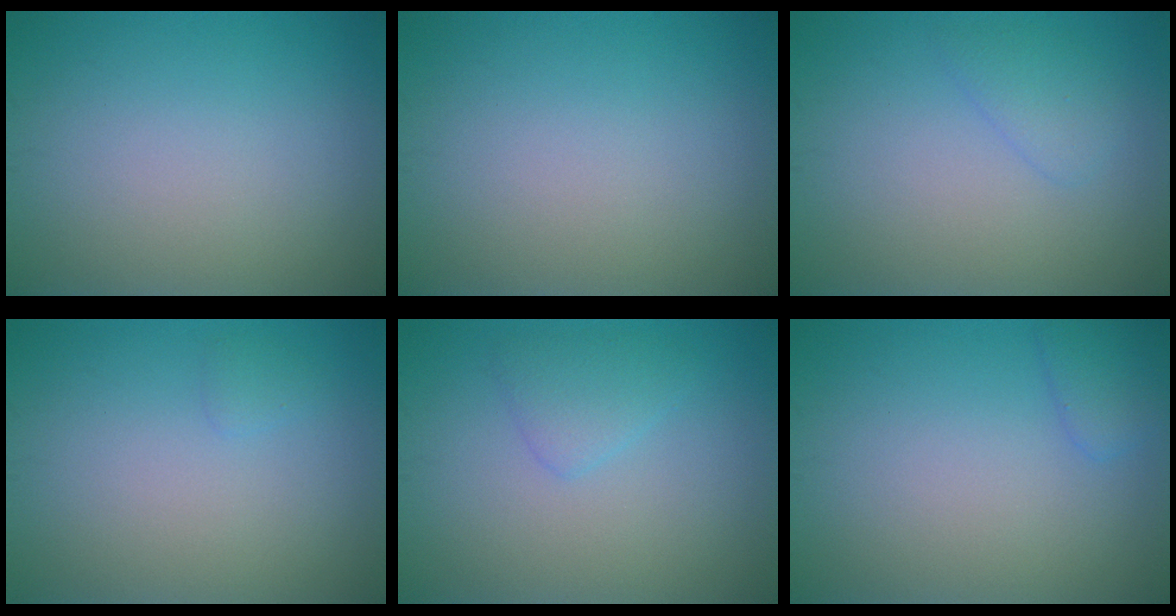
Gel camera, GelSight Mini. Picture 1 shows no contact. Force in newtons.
{"total": 0.0}
{"total": 1.6, "press": 1.6, "slide": 0.1}
{"total": 0.6, "press": 0.6, "slide": 0.1}
{"total": 1.8, "press": 1.8, "slide": 0.2}
{"total": 1.5, "press": 1.5, "slide": 0.2}